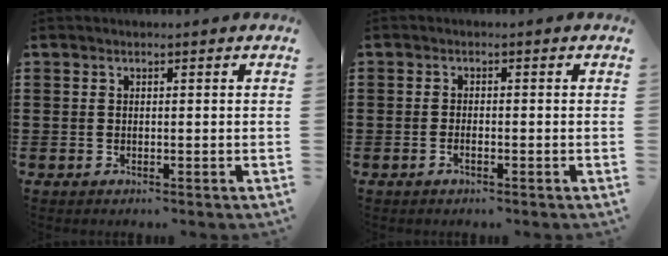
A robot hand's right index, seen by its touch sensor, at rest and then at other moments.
{"total": 0.9, "force": [-0.7, 0.2, 0.6], "torque": [-0.013, -0.004, -0.011]}